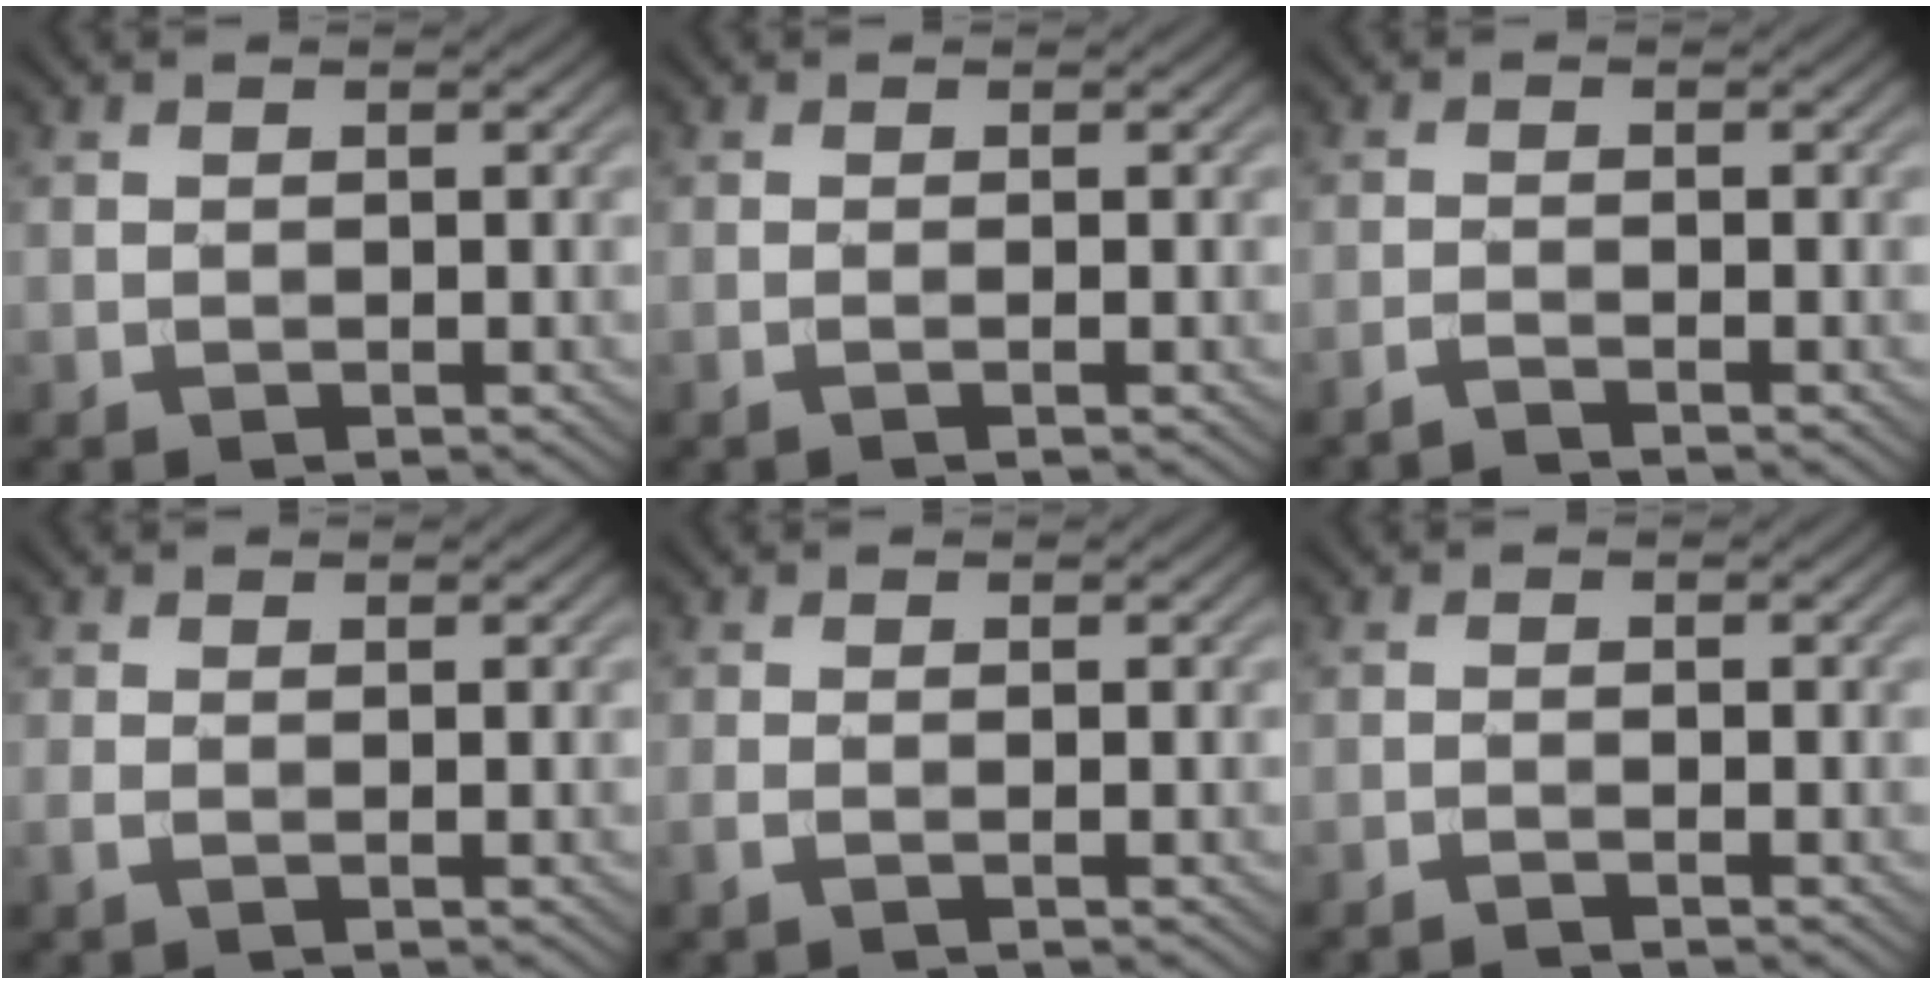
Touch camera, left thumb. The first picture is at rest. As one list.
[{"total": 0.8, "force": [-0.2, 0.0, 0.8], "torque": [-0.015, 0.001, -0.009]}, {"total": 1.4, "force": [-1.2, 0.0, 0.7], "torque": [-0.008, 0.000, -0.034]}, {"total": 0.8, "force": [0.1, 0.1, 0.7], "torque": [-0.020, 0.001, 0.000]}, {"total": 0.8, "force": [-0.2, 0.0, 0.8], "torque": [-0.020, 0.001, -0.007]}, {"total": 0.9, "force": [-0.7, 0.0, 0.4], "torque": [-0.006, 0.001, -0.019]}]